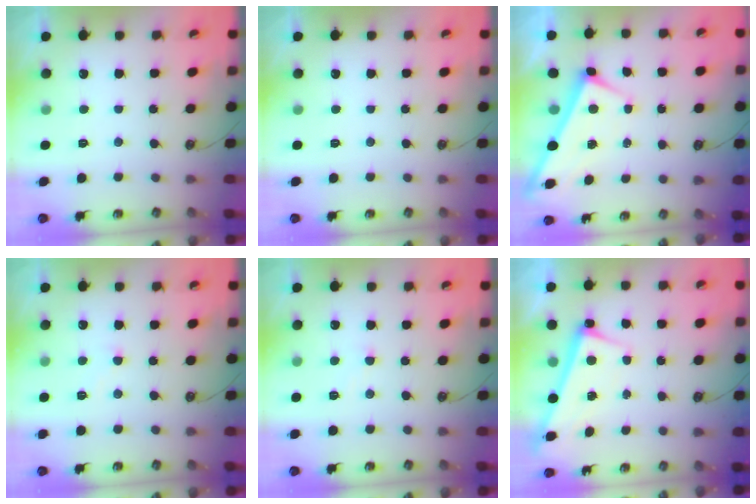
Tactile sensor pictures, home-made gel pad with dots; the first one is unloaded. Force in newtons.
{"total": 0.0}
{"total": 1.7, "press": 1.7, "slide": 0.1}
{"total": 3.4, "press": 3.3, "slide": 0.6}
{"total": 3.1, "press": 3.0, "slide": 0.4}
{"total": 2.8, "press": 2.7, "slide": 0.5}